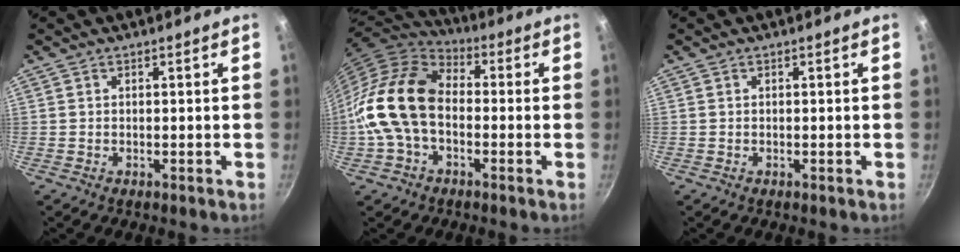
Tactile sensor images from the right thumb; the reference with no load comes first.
{"total": 15.3, "force": [-1.8, 10.4, 11.0], "torque": [-0.189, 0.038, -0.053]}
{"total": 0.0}